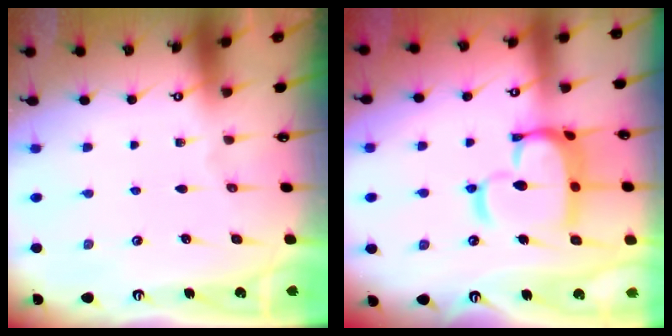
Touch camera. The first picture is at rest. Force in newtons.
{"total": 12.9, "press": 12.8, "slide": 1.2}